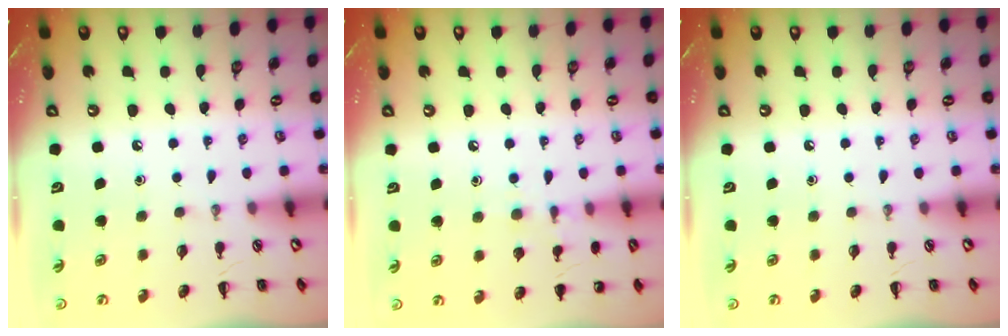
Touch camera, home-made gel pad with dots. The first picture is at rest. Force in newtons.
{"total": 7.4, "press": 7.2, "slide": 1.9}
{"total": 0.0}